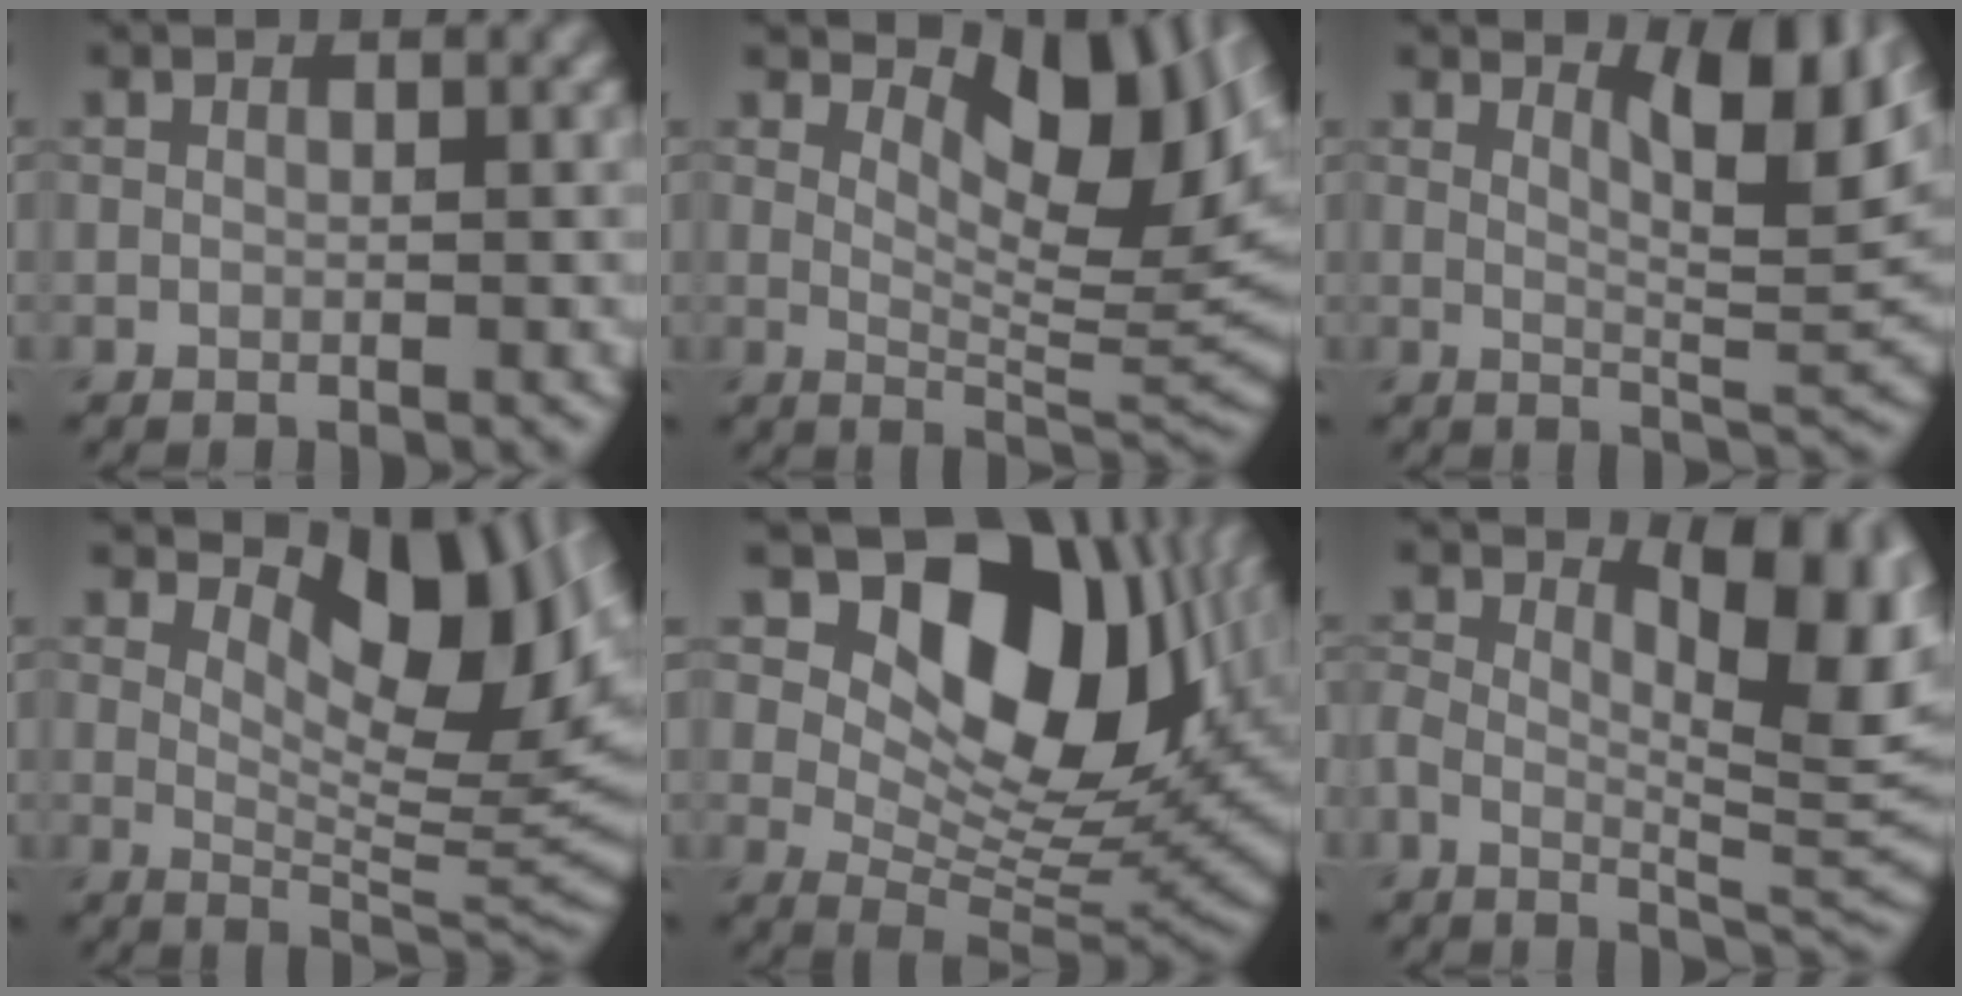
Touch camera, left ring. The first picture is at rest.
{"total": 9.4, "force": [3.9, 4.0, 7.6], "torque": [-0.110, -0.007, 0.067]}
{"total": 6.1, "force": [3.4, 1.5, 4.8], "torque": [-0.071, -0.003, 0.056]}
{"total": 10.5, "force": [4.3, 4.5, 8.5], "torque": [-0.124, -0.004, 0.075]}
{"total": 13.7, "force": [5.4, 8.1, 9.6], "torque": [-0.141, -0.003, 0.094]}
{"total": 9.5, "force": [1.7, 4.2, 8.4], "torque": [-0.133, -0.005, 0.027]}